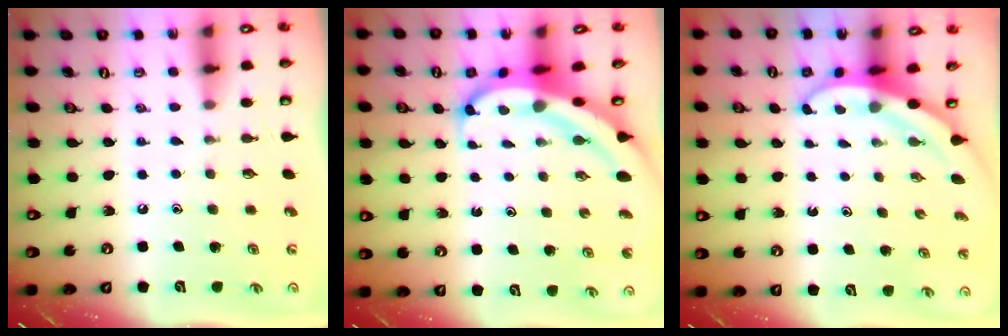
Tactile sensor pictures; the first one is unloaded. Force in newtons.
{"total": 8.6, "press": 8.5, "slide": 1.0}
{"total": 3.4, "press": 3.4, "slide": 0.1}